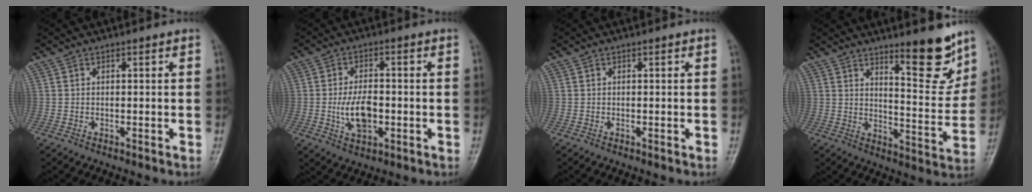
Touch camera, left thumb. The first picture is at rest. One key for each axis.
{"total": 7.5, "fx": -1.3, "fy": 4.3, "fz": 6.0, "tx": -0.101, "ty": 0.005, "tz": -0.022}
{"total": 0.0}
{"total": 11.4, "fx": 8.2, "fy": 2.7, "fz": 7.4, "tx": -0.078, "ty": -0.072, "tz": 0.127}